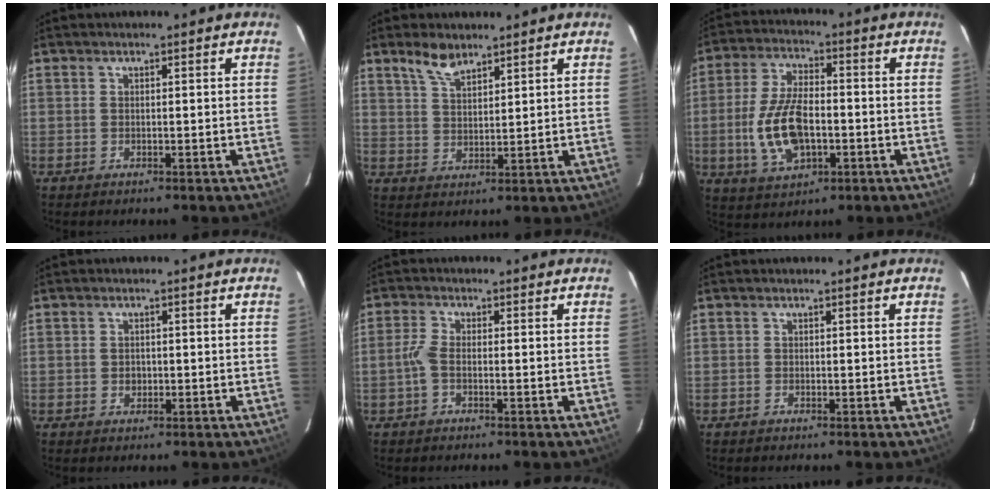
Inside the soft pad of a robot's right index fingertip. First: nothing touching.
{"total": 5.0, "force": [3.9, 1.9, 2.5], "torque": [-0.046, 0.005, 0.078]}
{"total": 12.8, "force": [-2.7, 6.5, 10.6], "torque": [-0.223, -0.001, -0.043]}
{"total": 1.4, "force": [-0.3, 1.3, 0.4], "torque": [-0.006, 0.001, -0.003]}
{"total": 2.4, "force": [-1.0, 0.8, 2.1], "torque": [-0.056, 0.005, -0.021]}
{"total": 0.0}